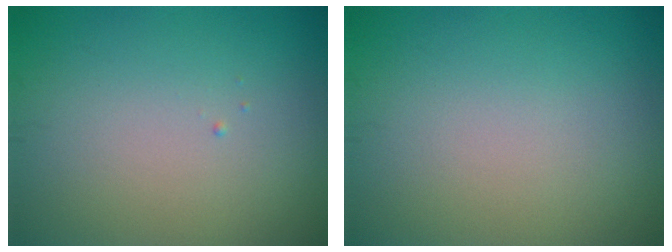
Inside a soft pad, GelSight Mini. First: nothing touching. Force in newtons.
{"total": 0.0}